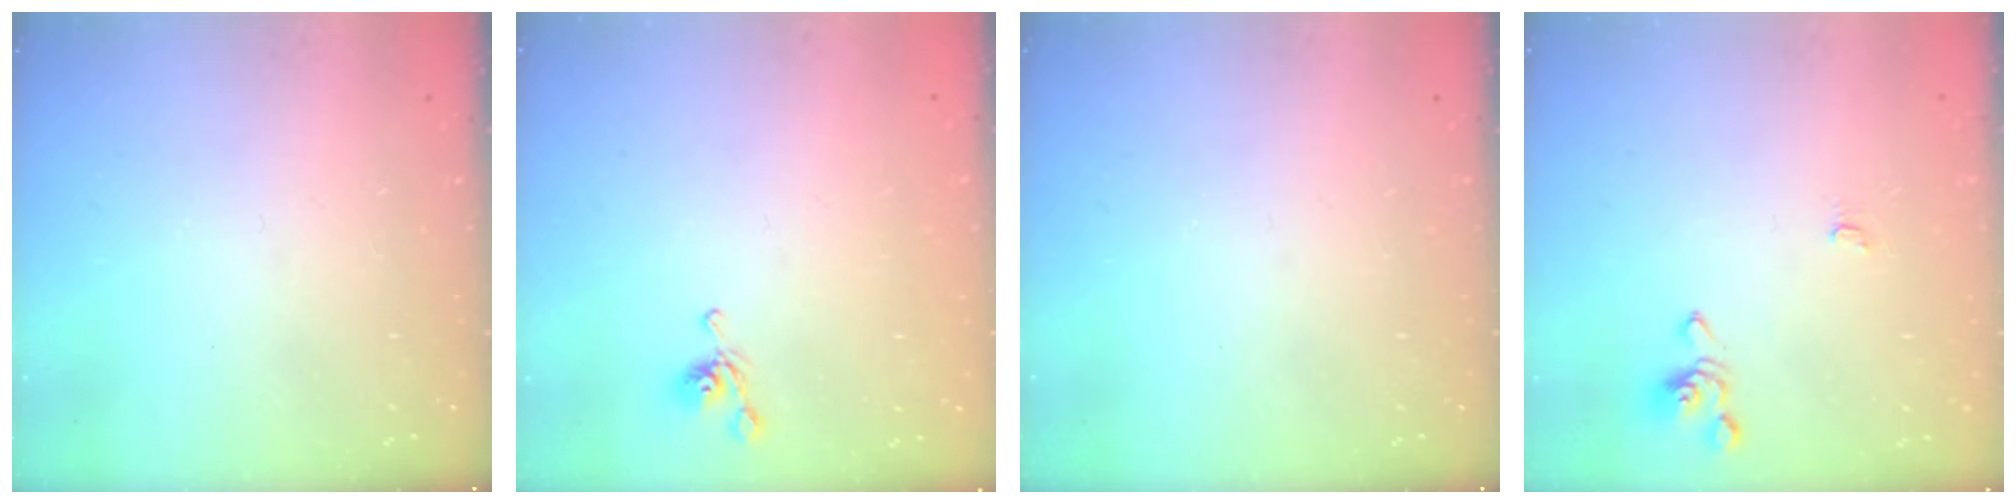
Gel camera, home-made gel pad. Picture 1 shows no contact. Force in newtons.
{"total": 4.9, "press": 4.8, "slide": 0.3}
{"total": 0.0}
{"total": 0.0}